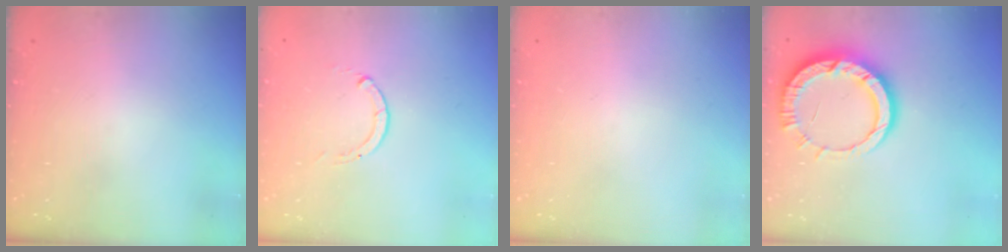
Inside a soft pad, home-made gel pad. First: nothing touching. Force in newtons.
{"total": 0.0}
{"total": 0.0}
{"total": 12.1, "press": 12.0, "slide": 1.2}